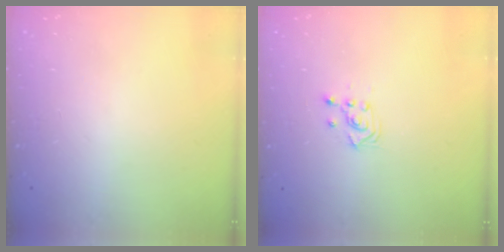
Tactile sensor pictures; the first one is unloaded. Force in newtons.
{"total": 2.4, "press": 2.2, "slide": 0.8}